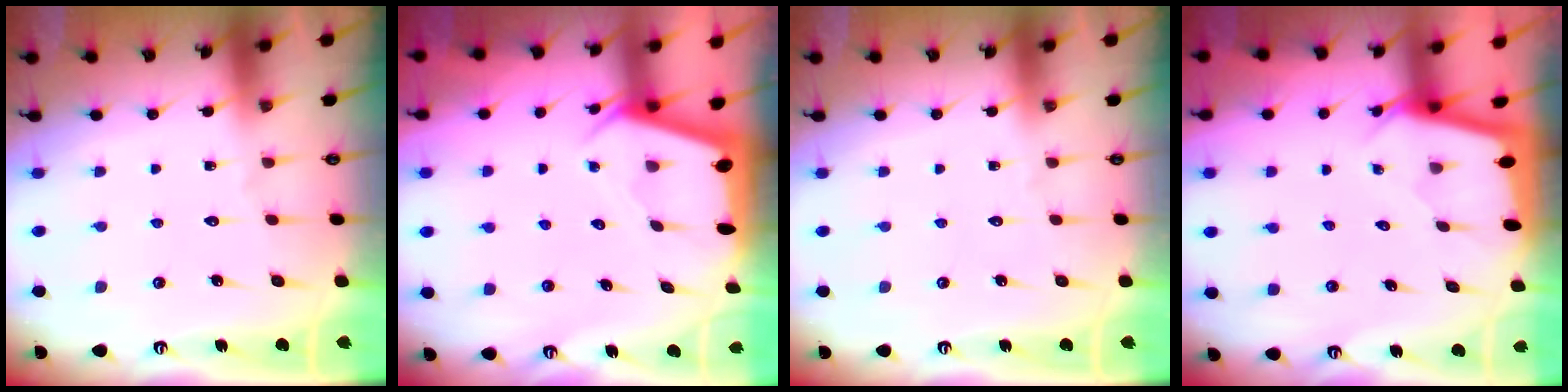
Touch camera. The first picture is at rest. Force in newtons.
{"total": 2.5, "press": 2.5, "slide": 0.3}
{"total": 0.0}
{"total": 2.2, "press": 2.2, "slide": 0.1}